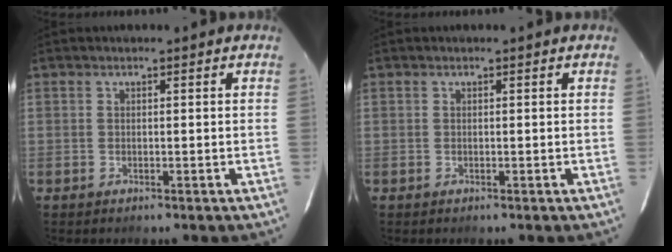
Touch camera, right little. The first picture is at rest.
{"total": 0.0}